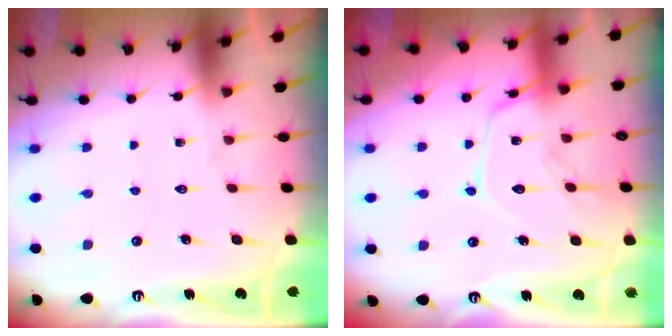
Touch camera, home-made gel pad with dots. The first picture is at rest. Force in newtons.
{"total": 14.5, "press": 14.5, "slide": 1.0}